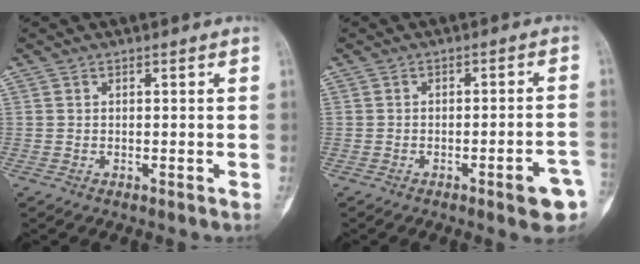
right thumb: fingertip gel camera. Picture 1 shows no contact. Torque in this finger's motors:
{"motor_torque": [1.35, 0.60, 0.45, -0.57, 0.09]}